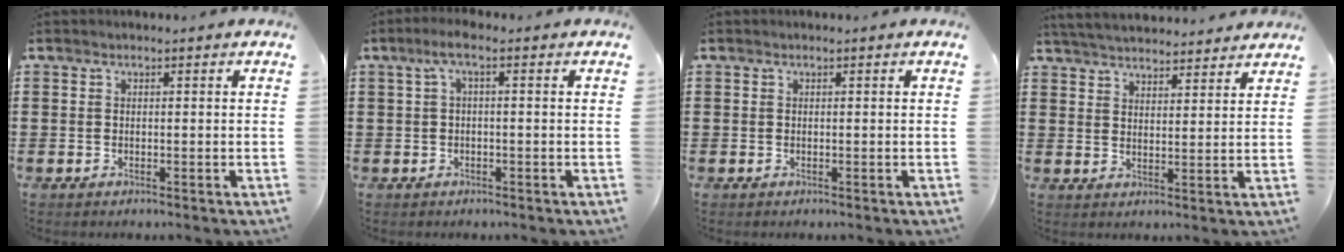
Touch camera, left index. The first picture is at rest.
{"total": 2.2, "force": [-0.5, 0.3, 2.2], "torque": [-0.049, 0.002, -0.014]}
{"total": 0.0}
{"total": 4.5, "force": [4.4, 0.2, 0.6], "torque": [-0.027, -0.018, 0.080]}